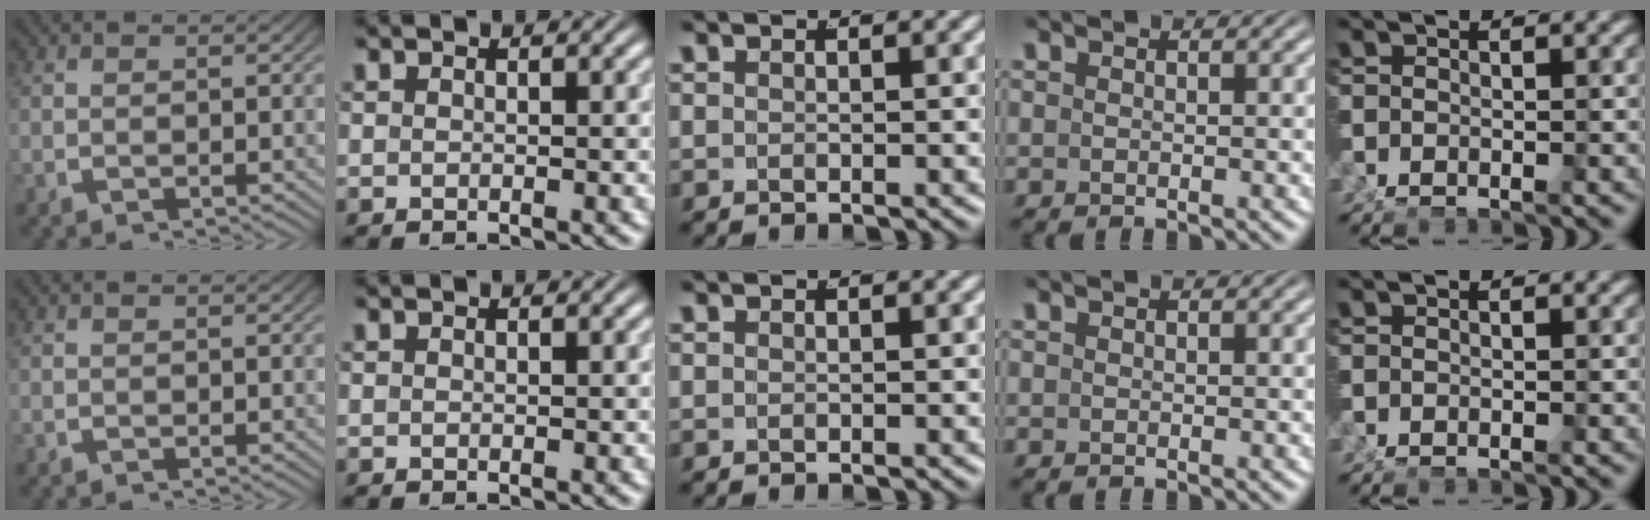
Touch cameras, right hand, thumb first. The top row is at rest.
{}